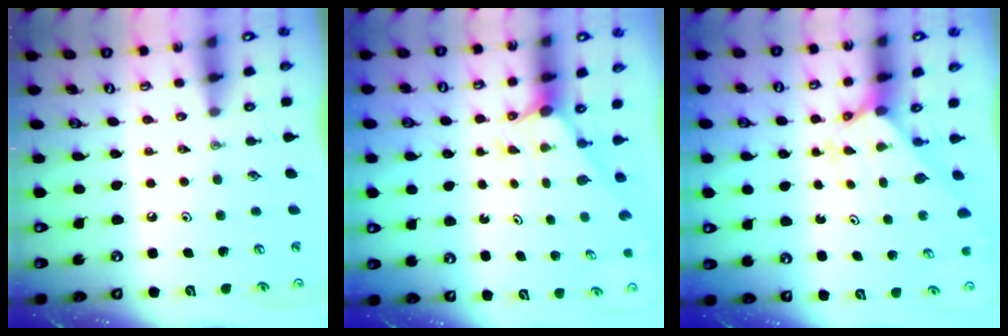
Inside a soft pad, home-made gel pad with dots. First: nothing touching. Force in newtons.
{"total": 2.6, "press": 2.6, "slide": 0.1}
{"total": 1.9, "press": 1.9, "slide": 0.1}